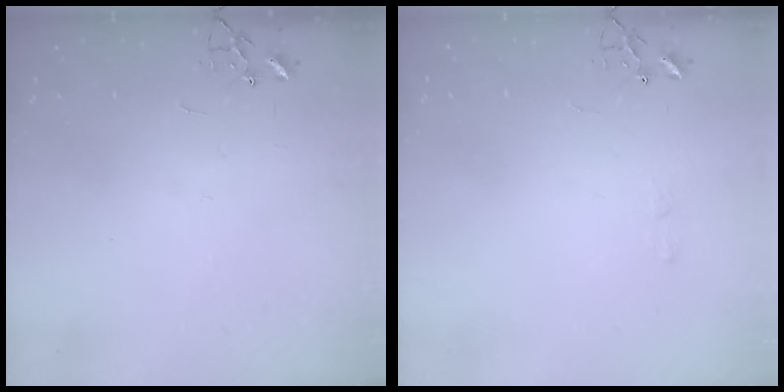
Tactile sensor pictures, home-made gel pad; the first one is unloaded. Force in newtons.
{"total": 4.6, "press": 4.6, "slide": 0.7}